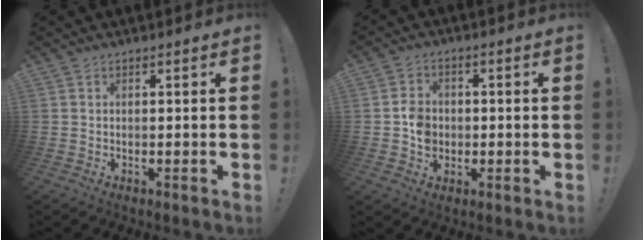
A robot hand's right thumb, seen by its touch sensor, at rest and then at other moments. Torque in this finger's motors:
{"motor_torque": [0.03, 0.00, 0.10, 0.02, 0.00]}